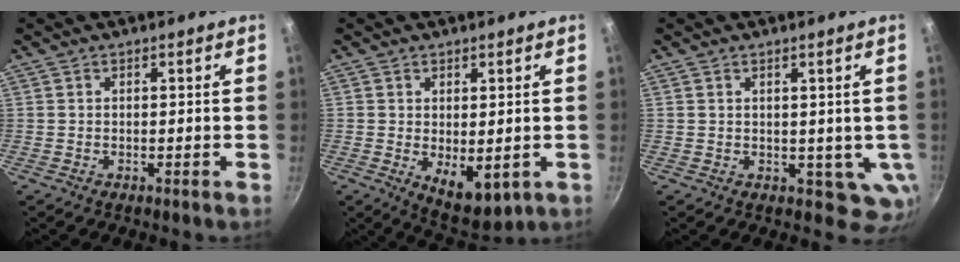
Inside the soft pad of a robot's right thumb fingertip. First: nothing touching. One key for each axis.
{"total": 7.5, "fx": -0.6, "fy": 4.0, "fz": 6.3, "tx": -0.077, "ty": -0.019, "tz": 0.008}
{"total": 5.2, "fx": 1.4, "fy": 3.7, "fz": 3.4, "tx": -0.032, "ty": -0.010, "tz": 0.029}